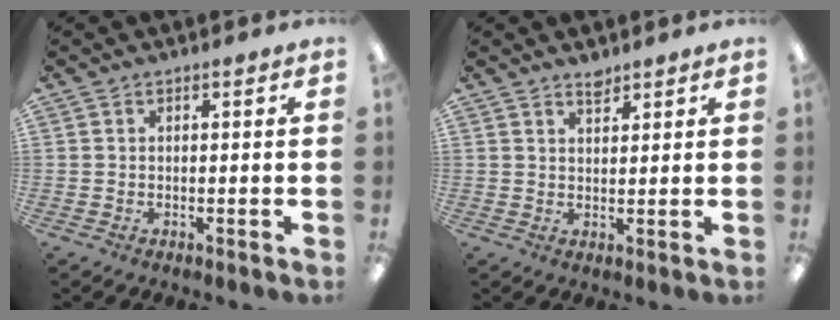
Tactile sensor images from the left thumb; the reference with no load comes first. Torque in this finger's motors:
{"motor_torque": [-0.11, 0.13, -0.44, 0.04, 0.04]}